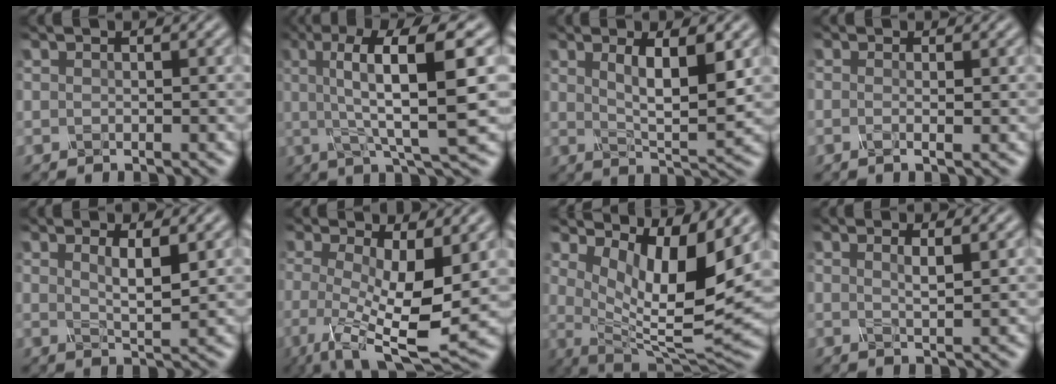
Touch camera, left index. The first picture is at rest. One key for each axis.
{"total": 9.8, "fx": 1.5, "fy": 2.0, "fz": 9.5, "tx": -0.138, "ty": 0.012, "tz": 0.030}
{"total": 5.0, "fx": 1.3, "fy": 1.2, "fz": 4.7, "tx": -0.079, "ty": -0.010, "tz": 0.031}
{"total": 1.0, "fx": -0.5, "fy": 0.1, "fz": 0.8, "tx": -0.018, "ty": -0.002, "tz": -0.009}
{"total": 2.3, "fx": 0.7, "fy": 0.5, "fz": 2.2, "tx": -0.040, "ty": -0.007, "tz": 0.019}
{"total": 9.0, "fx": -0.9, "fy": 3.2, "fz": 8.4, "tx": -0.159, "ty": -0.021, "tz": -0.008}
{"total": 8.5, "fx": 3.1, "fy": 2.5, "fz": 7.5, "tx": -0.132, "ty": -0.018, "tz": 0.066}
{"total": 1.3, "fx": 0.3, "fy": 0.2, "fz": 1.2, "tx": -0.022, "ty": -0.001, "tz": 0.006}